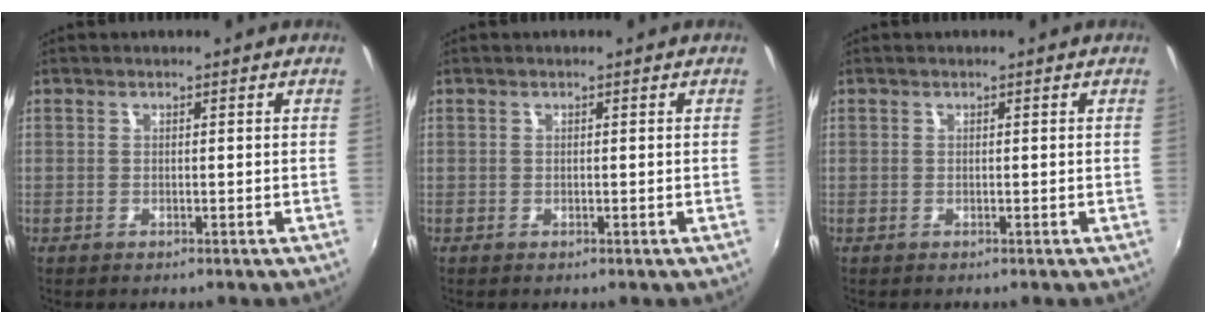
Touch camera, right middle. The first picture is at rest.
{"total": 0.0}
{"total": 0.0}